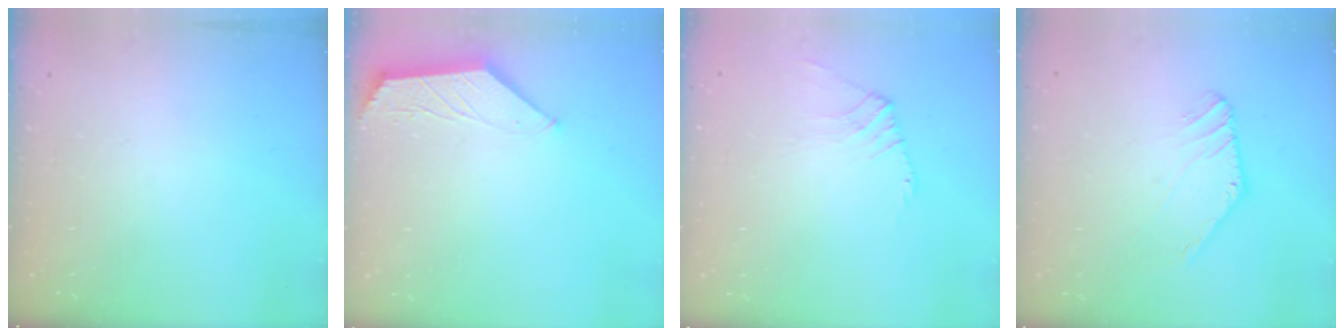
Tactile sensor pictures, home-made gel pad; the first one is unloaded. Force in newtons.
{"total": 1.8, "press": 1.8, "slide": 0.3}
{"total": 2.0, "press": 2.0, "slide": 0.4}
{"total": 0.9, "press": 0.9, "slide": 0.1}